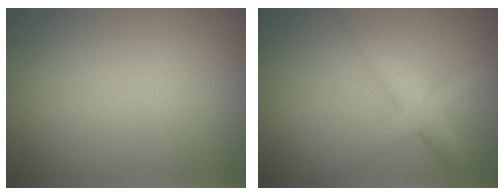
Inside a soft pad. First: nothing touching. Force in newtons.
{"total": 3.7, "press": 3.7, "slide": 0.1}